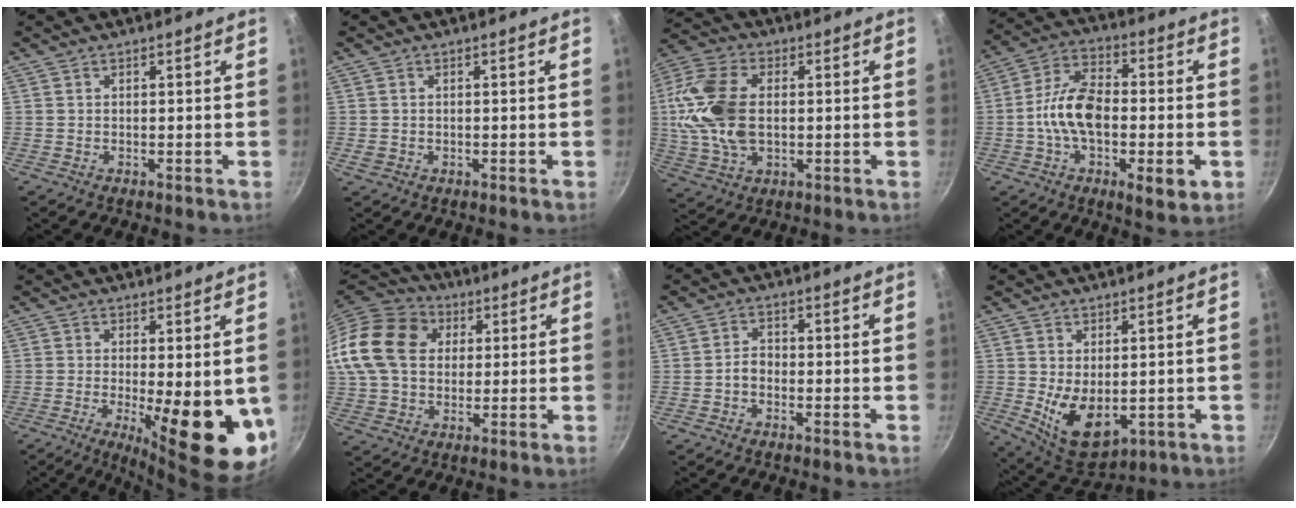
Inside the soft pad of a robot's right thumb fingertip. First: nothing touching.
{"total": 1.3, "force": [-0.2, 1.1, 0.6], "torque": [-0.007, 0.000, -0.003]}
{"total": 15.7, "force": [0.7, 9.9, 12.2], "torque": [-0.237, 0.013, 0.006]}
{"total": 16.0, "force": [-2.8, 7.4, 13.9], "torque": [-0.227, 0.027, -0.063]}
{"total": 15.0, "force": [-2.1, 4.8, 14.0], "torque": [-0.167, -0.025, -0.018]}
{"total": 19.6, "force": [4.8, 14.9, 11.9], "torque": [-0.218, 0.020, 0.078]}
{"total": 2.6, "force": [-1.1, 1.8, 1.5], "torque": [-0.018, 0.019, -0.023]}
{"total": 9.9, "force": [-0.5, 6.1, 7.8], "torque": [-0.108, -0.023, 0.015]}